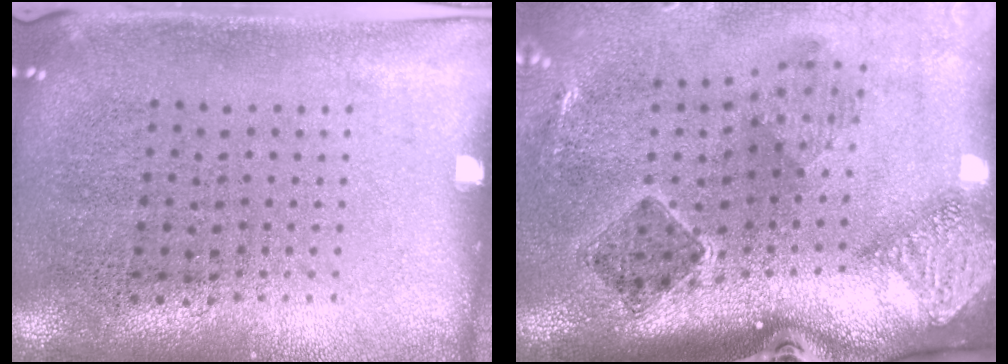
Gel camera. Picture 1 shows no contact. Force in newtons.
{"total": 2.8, "press": 1.9, "slide": 2.1}